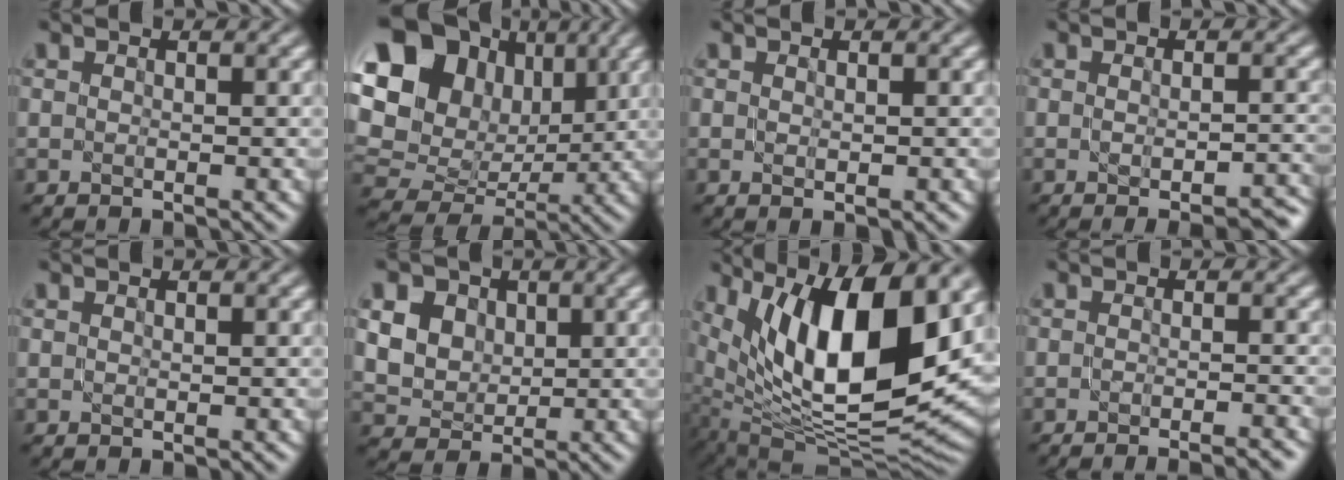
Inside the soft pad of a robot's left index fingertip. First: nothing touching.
{"total": 18.8, "force": [6.2, 15.0, 9.4], "torque": [-0.224, 0.042, 0.110]}
{"total": 0.7, "force": [0.0, 0.1, 0.7], "torque": [-0.010, -0.001, 0.001]}
{"total": 4.9, "force": [-2.1, 1.6, 4.1], "torque": [-0.029, -0.002, -0.011]}
{"total": 0.0}
{"total": 11.7, "force": [4.9, 9.0, 5.6], "torque": [-0.128, 0.031, 0.078]}
{"total": 15.4, "force": [4.9, 6.0, 13.3], "torque": [-0.219, -0.016, 0.089]}
{"total": 4.6, "force": [-3.5, 1.1, 2.8], "torque": [-0.021, 0.003, -0.037]}